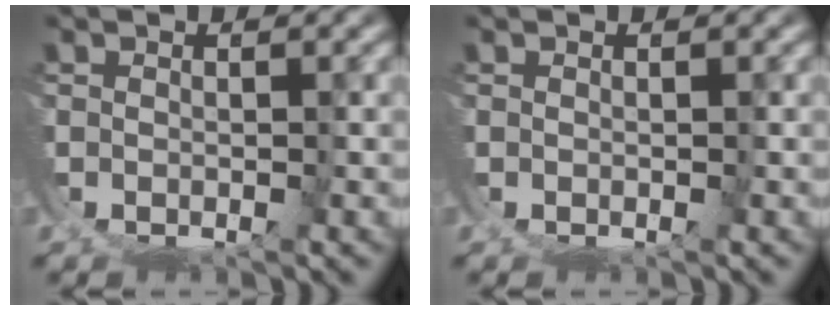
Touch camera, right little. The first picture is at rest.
{"total": 0.0}